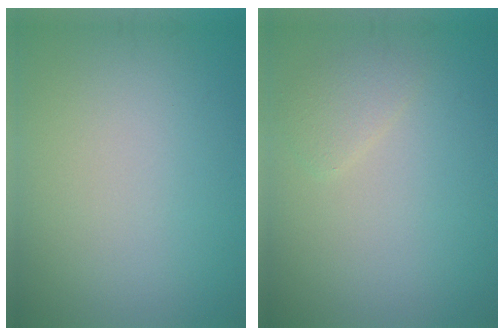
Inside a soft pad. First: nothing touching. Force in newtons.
{"total": 1.3, "press": 1.3, "slide": 0.1}